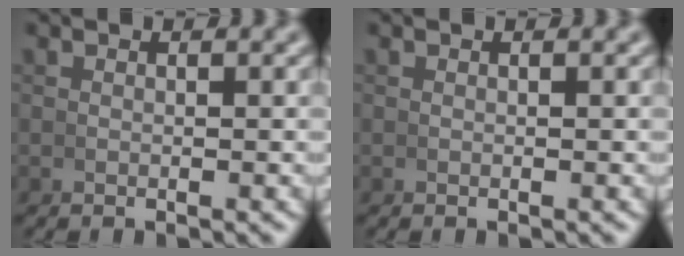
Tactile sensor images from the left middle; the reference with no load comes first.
{"total": 0.0}